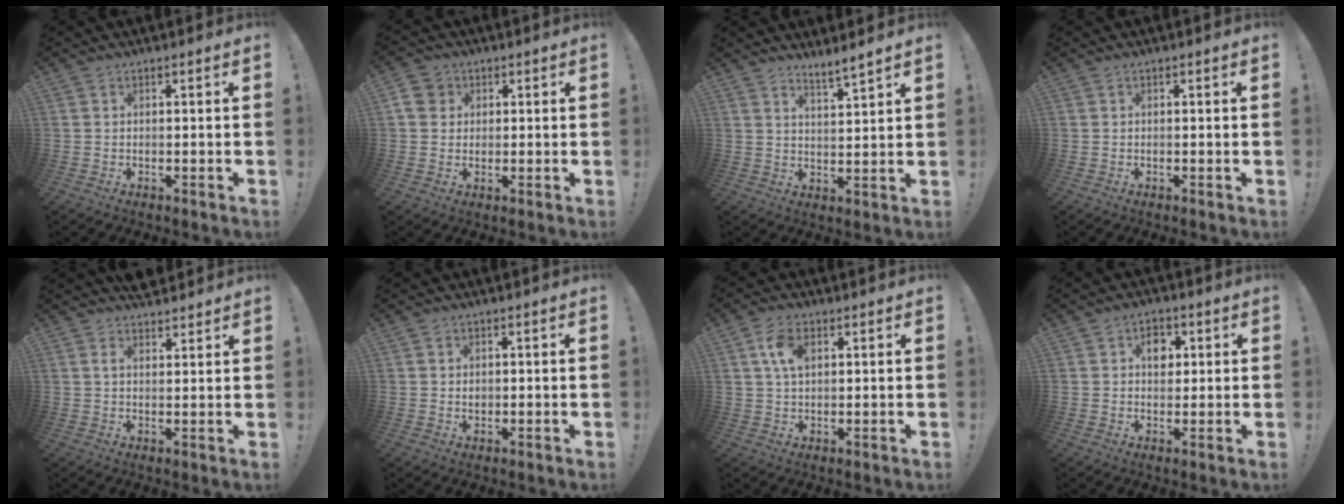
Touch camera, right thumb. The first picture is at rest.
{"total": 6.0, "force": [1.9, 5.2, 2.2], "torque": [-0.037, 0.002, 0.040]}
{"total": 5.2, "force": [4.6, -0.2, 2.4], "torque": [-0.038, -0.034, 0.077]}
{"total": 0.0}
{"total": 3.8, "force": [3.3, 1.4, 1.4], "torque": [-0.013, -0.020, 0.058]}
{"total": 1.3, "force": [0.2, 1.2, 0.3], "torque": [-0.007, 0.003, 0.003]}
{"total": 7.0, "force": [2.4, 4.2, 5.0], "torque": [-0.078, 0.000, 0.042]}
{"total": 5.5, "force": [1.3, 4.4, 3.0], "torque": [-0.029, 0.001, 0.017]}